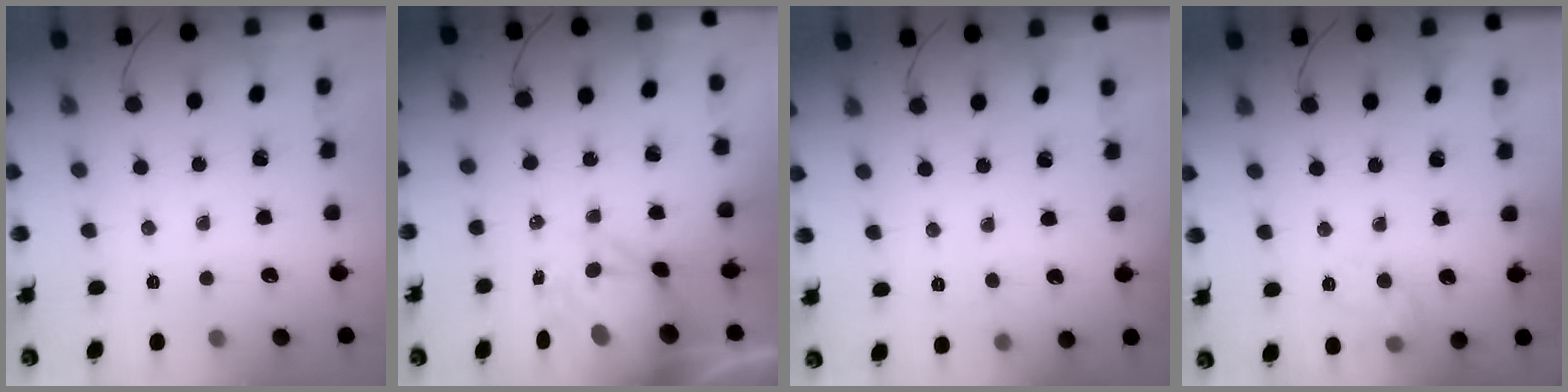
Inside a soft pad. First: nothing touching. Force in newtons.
{"total": 11.8, "press": 11.4, "slide": 3.3}
{"total": 4.5, "press": 4.4, "slide": 1.2}
{"total": 9.3, "press": 9.3, "slide": 0.1}